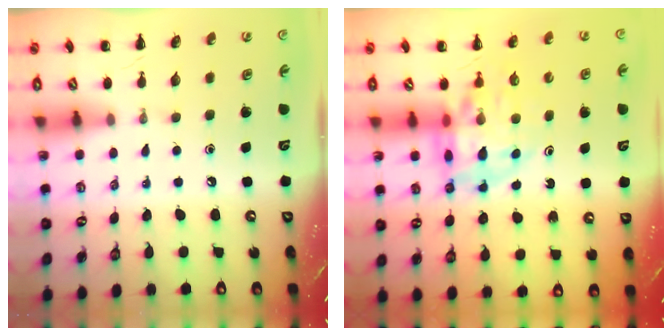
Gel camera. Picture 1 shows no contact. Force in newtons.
{"total": 12.7, "press": 12.0, "slide": 4.0}